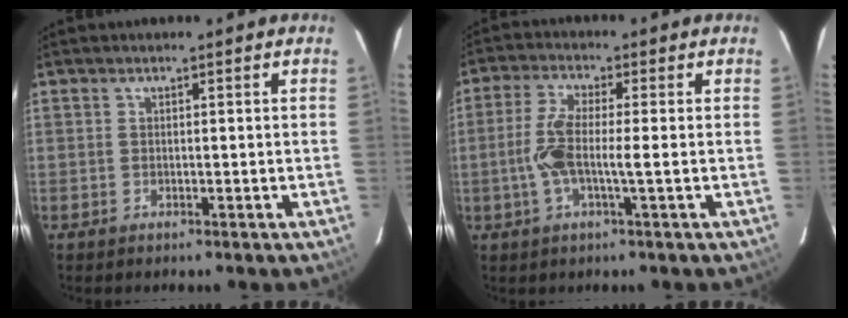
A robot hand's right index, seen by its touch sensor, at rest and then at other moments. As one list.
[{"total": 6.3, "force": [-0.8, 0.6, 6.2], "torque": [-0.139, 0.004, -0.020]}]